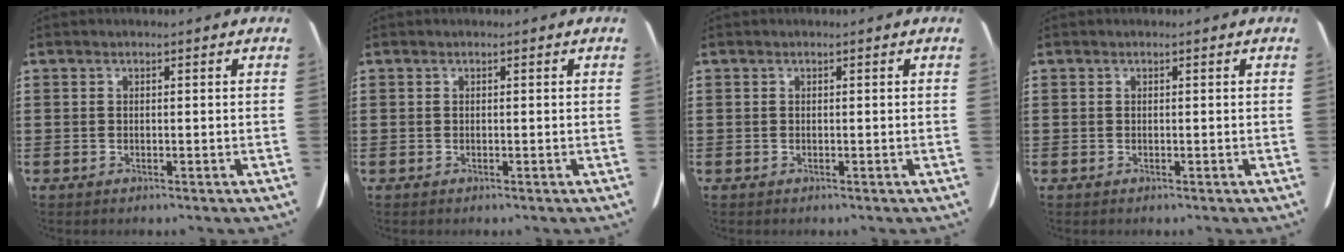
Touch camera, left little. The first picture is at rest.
{"total": 0.0}
{"total": 0.0}
{"total": 0.0}